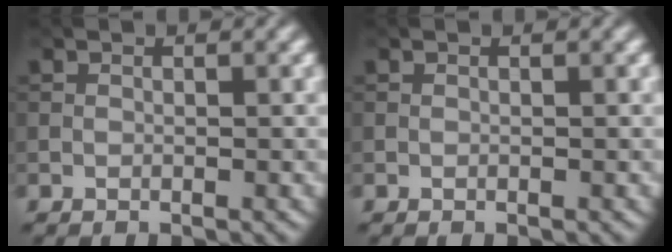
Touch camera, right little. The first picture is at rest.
{"total": 0.0}